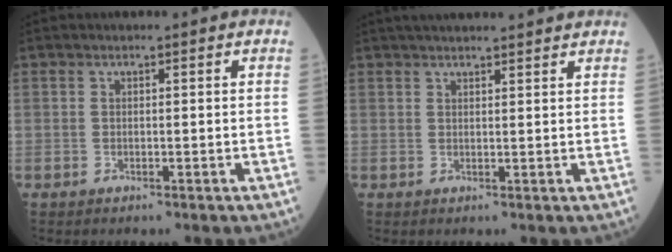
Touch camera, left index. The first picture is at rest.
{"total": 10.1, "force": [9.2, 0.9, 4.2], "torque": [-0.058, 0.033, 0.116]}